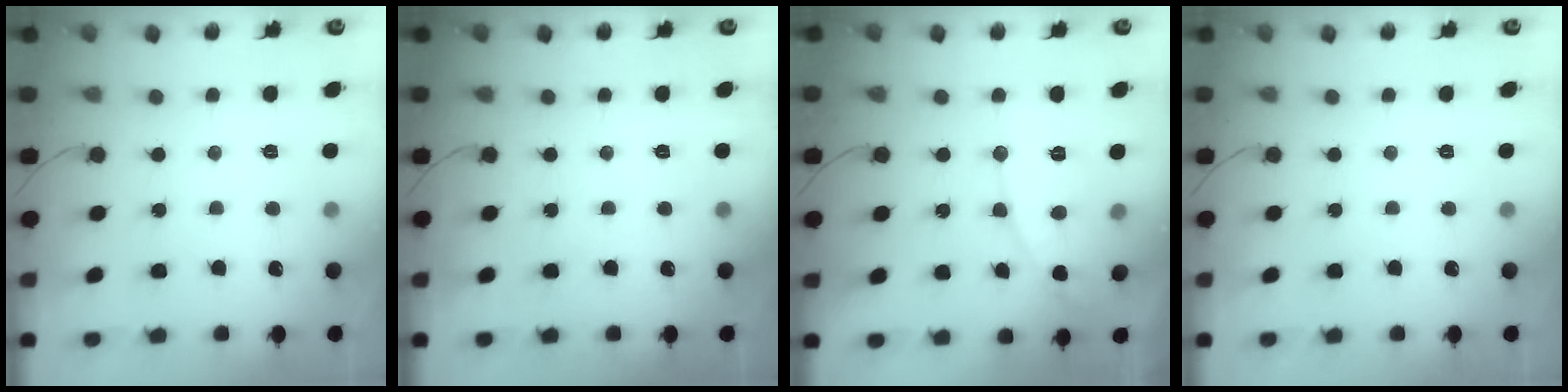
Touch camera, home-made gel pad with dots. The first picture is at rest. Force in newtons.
{"total": 0.0}
{"total": 8.1, "press": 8.1, "slide": 0.4}
{"total": 0.0}